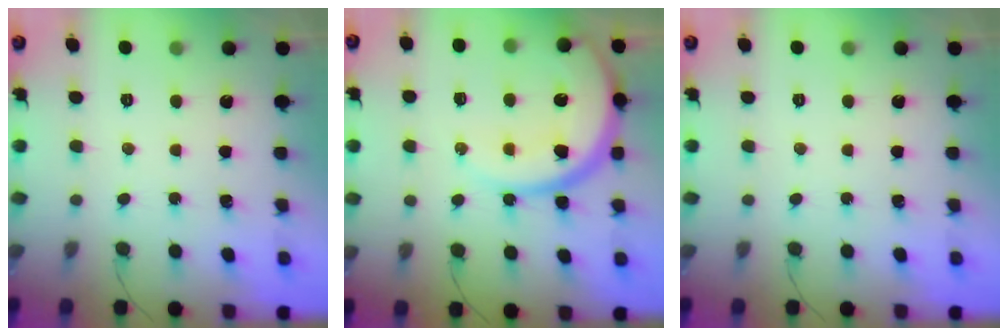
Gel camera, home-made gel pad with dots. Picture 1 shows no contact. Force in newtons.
{"total": 17.2, "press": 17.1, "slide": 1.8}
{"total": 0.0}